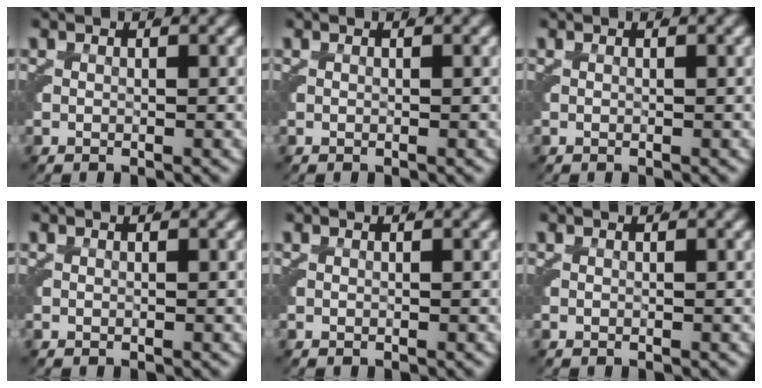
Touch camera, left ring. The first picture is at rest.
{"total": 0.0}
{"total": 0.0}
{"total": 0.0}
{"total": 0.0}
{"total": 0.0}